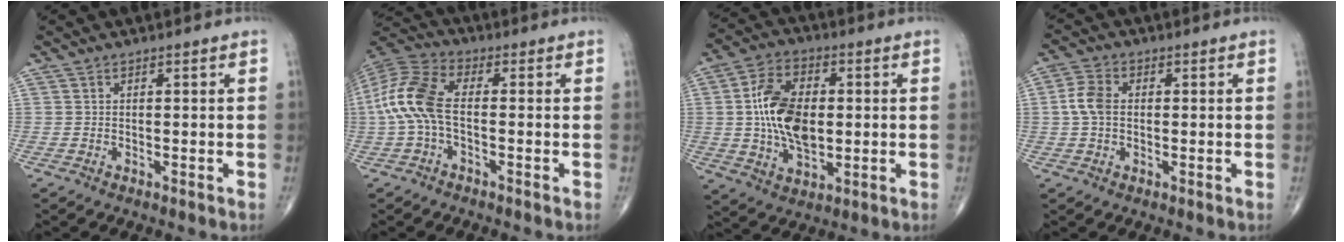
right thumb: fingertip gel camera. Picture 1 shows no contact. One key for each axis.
{"total": 10.9, "fx": -0.9, "fy": 5.3, "fz": 9.5, "tx": -0.219, "ty": 0.029, "tz": -0.027}
{"total": 14.3, "fx": 0.6, "fy": 8.4, "fz": 11.5, "tx": -0.198, "ty": 0.006, "tz": 0.012}
{"total": 4.9, "fx": 0.2, "fy": 3.4, "fz": 3.6, "tx": -0.077, "ty": 0.012, "tz": -0.002}